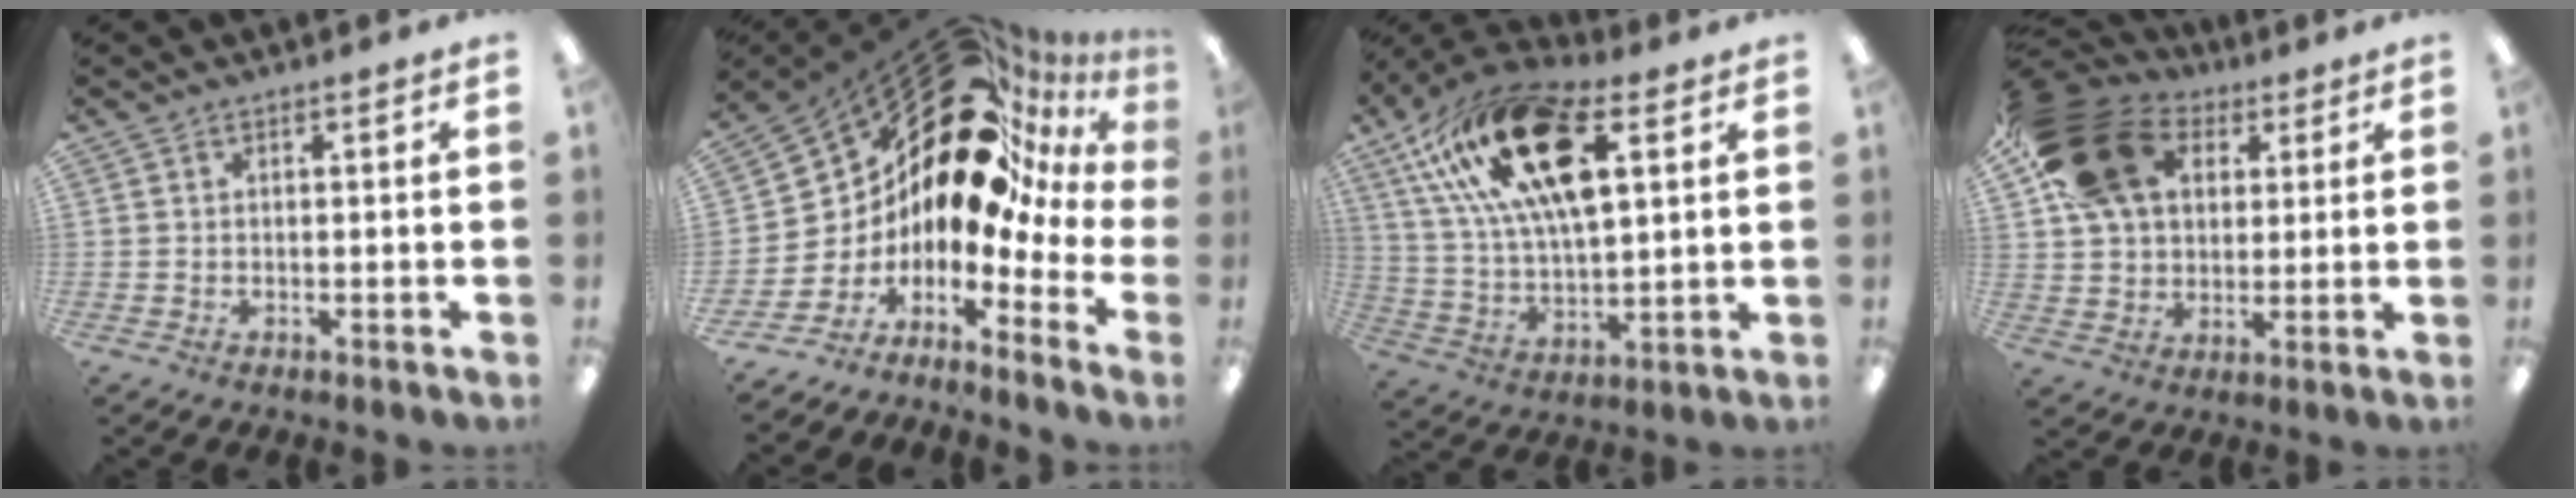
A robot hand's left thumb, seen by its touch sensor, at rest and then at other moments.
{"total": 17.3, "force": [13.1, 7.8, 8.2], "torque": [-0.140, -0.127, 0.228]}
{"total": 23.5, "force": [10.4, 11.5, 17.7], "torque": [-0.317, -0.022, 0.175]}
{"total": 18.6, "force": [7.4, 13.6, 10.3], "torque": [-0.196, -0.009, 0.143]}